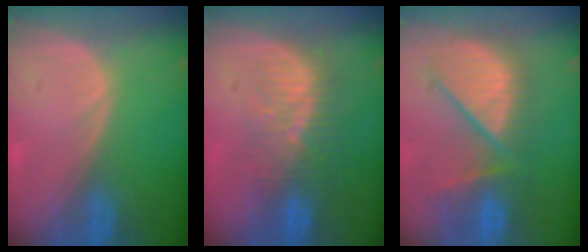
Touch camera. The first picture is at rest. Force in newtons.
{"total": 8.3, "press": 7.7, "slide": 3.1}
{"total": 10.3, "press": 9.6, "slide": 3.7}